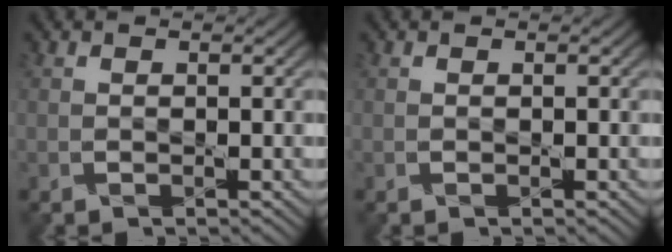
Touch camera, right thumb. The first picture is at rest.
{"total": 0.0}